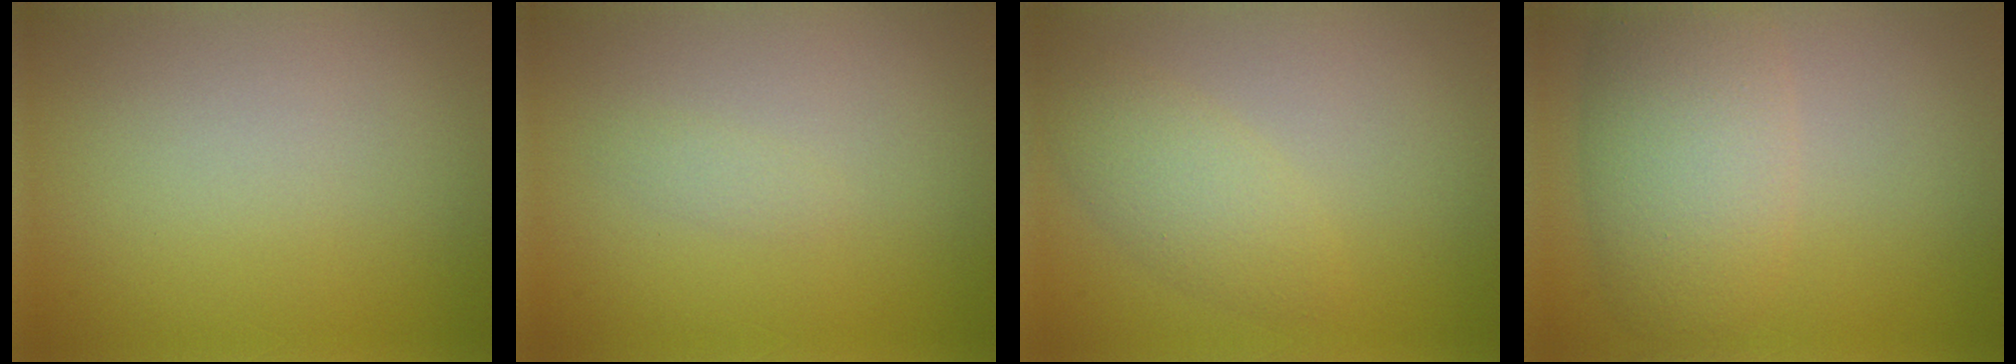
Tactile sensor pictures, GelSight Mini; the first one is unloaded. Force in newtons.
{"total": 0.7, "press": 0.7, "slide": 0.1}
{"total": 2.8, "press": 2.8, "slide": 0.1}
{"total": 5.9, "press": 5.9, "slide": 0.0}